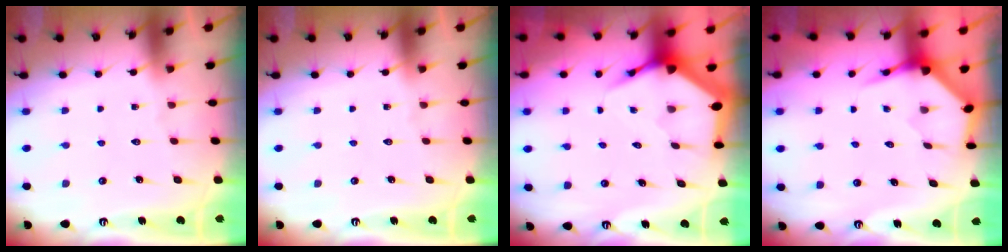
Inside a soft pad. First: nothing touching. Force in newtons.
{"total": 0.0}
{"total": 5.1, "press": 5.1, "slide": 0.6}
{"total": 4.0, "press": 3.9, "slide": 0.4}